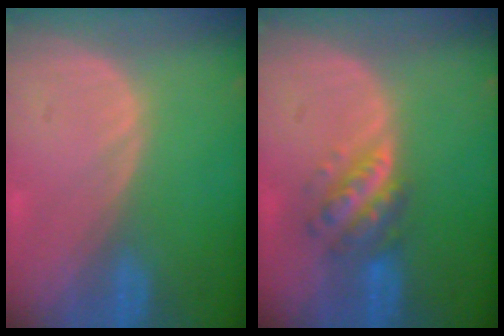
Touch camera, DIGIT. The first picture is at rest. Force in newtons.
{"total": 5.8, "press": 5.3, "slide": 2.4}